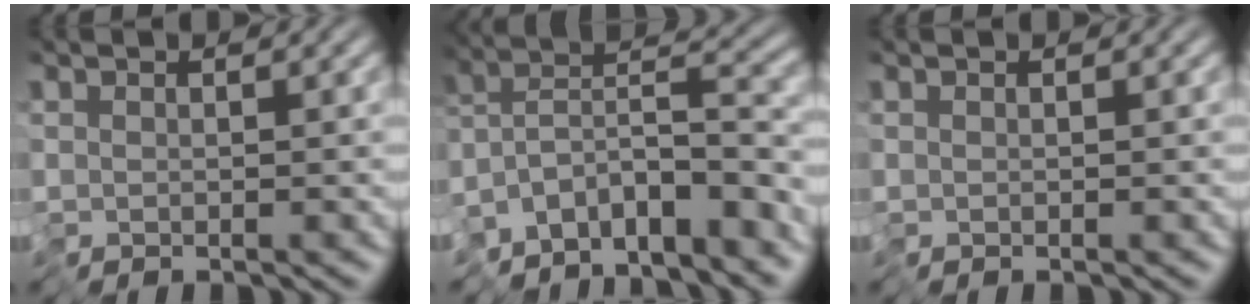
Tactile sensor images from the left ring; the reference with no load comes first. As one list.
[{"total": 8.4, "force": [-7.1, 2.2, 4.0], "torque": [-0.041, 0.014, -0.128]}, {"total": 0.0}]